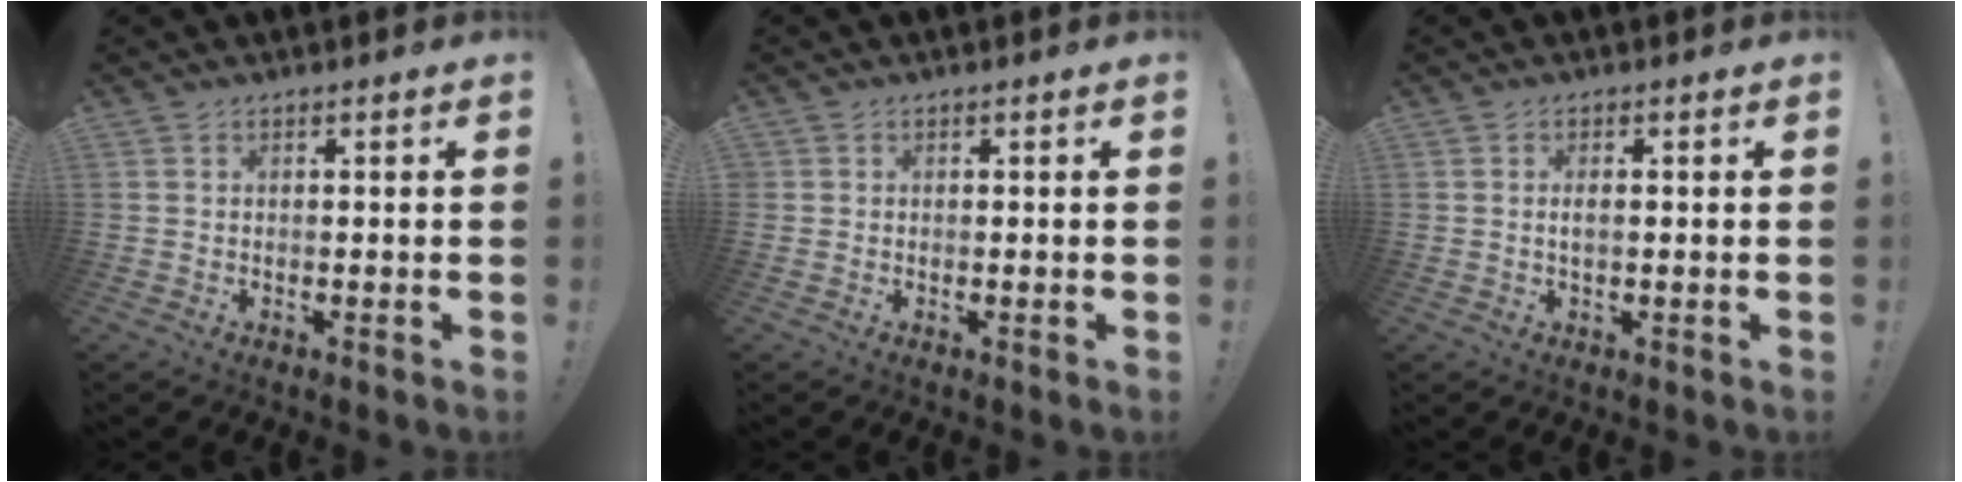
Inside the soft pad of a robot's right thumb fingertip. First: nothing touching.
{"total": 0.6, "force": [0.2, 0.6, -0.1], "torque": [0.001, 0.001, 0.004]}
{"total": 1.6, "force": [-0.2, 0.6, 1.5], "torque": [-0.026, 0.001, -0.005]}